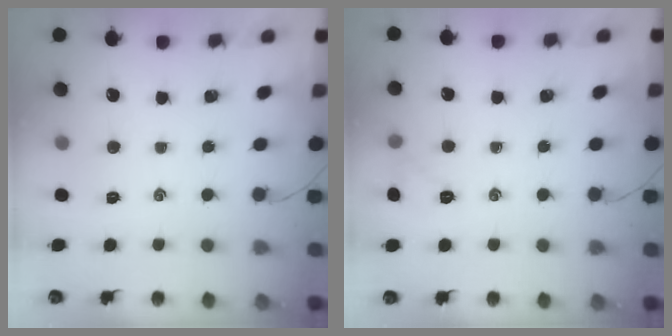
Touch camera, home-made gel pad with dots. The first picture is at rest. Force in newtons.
{"total": 5.0, "press": 4.8, "slide": 1.4}